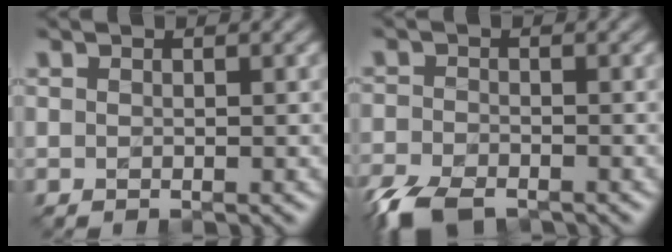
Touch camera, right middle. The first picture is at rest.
{"total": 6.5, "force": [-5.2, 2.6, 2.9], "torque": [-0.060, -0.026, -0.102]}